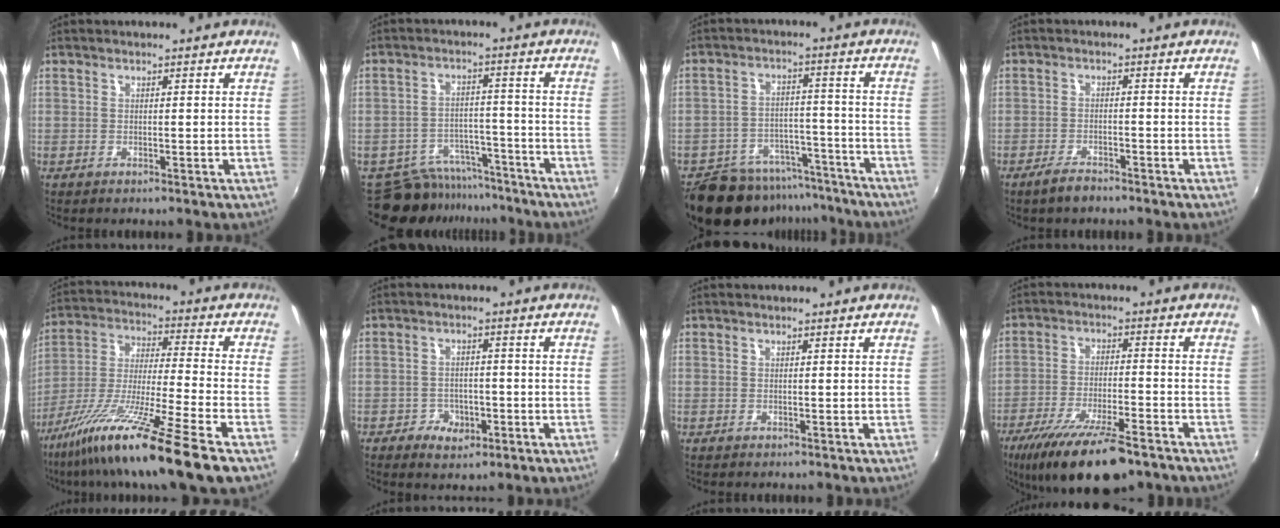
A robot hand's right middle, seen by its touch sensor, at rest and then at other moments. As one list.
[{"total": 11.9, "force": [-10.4, 5.2, 2.3], "torque": [-0.057, 0.022, -0.143]}, {"total": 17.1, "force": [-13.9, 8.0, 6.0], "torque": [-0.136, 0.020, -0.189]}, {"total": 3.5, "force": [-2.9, 1.0, 1.7], "torque": [-0.049, -0.003, -0.056]}, {"total": 19.7, "force": [-13.1, -0.3, 14.7], "torque": [-0.278, -0.049, -0.233]}, {"total": 5.5, "force": [-2.8, 4.0, 2.4], "torque": [-0.067, 0.006, -0.036]}, {"total": 0.0}, {"total": 16.2, "force": [-11.7, 4.2, 10.5], "torque": [-0.207, -0.039, -0.193]}]